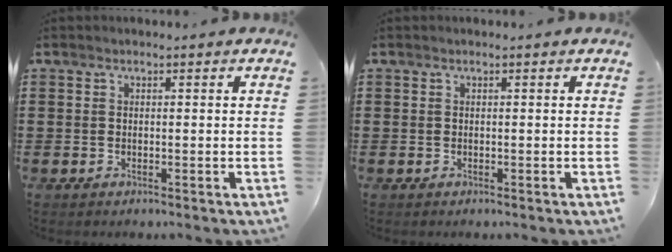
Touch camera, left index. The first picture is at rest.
{"total": 0.0}